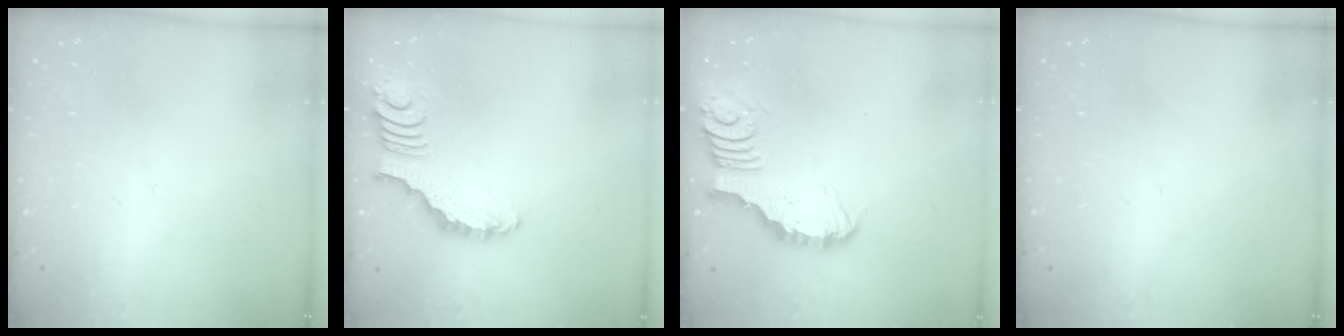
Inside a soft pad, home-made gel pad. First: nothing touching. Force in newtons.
{"total": 3.0, "press": 2.9, "slide": 0.7}
{"total": 3.6, "press": 3.6, "slide": 0.2}
{"total": 0.0}